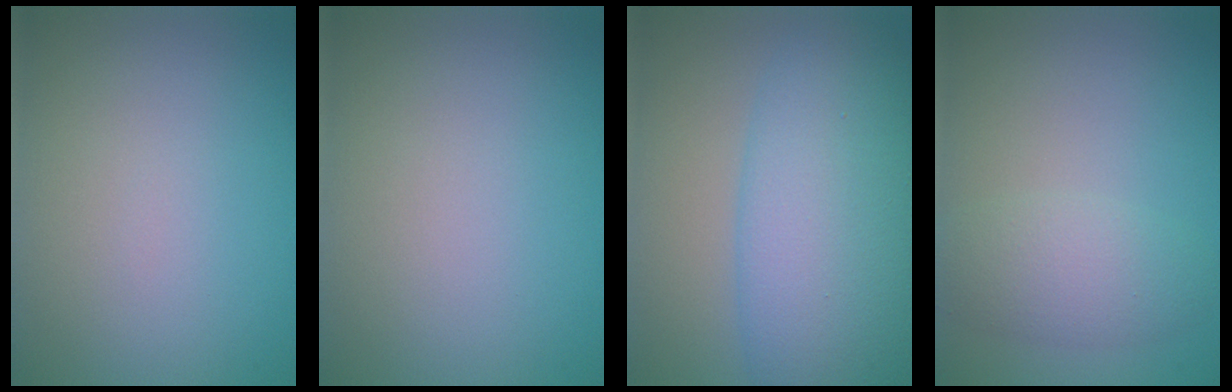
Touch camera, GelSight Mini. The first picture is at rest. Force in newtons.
{"total": 0.0}
{"total": 10.6, "press": 10.6, "slide": 0.1}
{"total": 3.3, "press": 3.3, "slide": 0.3}